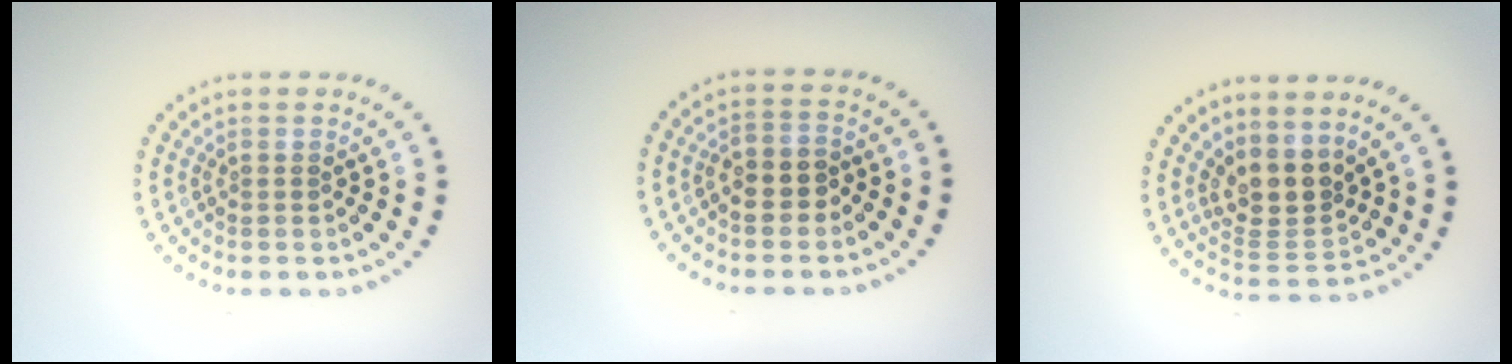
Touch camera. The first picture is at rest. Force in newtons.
{"total": 2.6, "press": 2.5, "slide": 0.8}
{"total": 3.5, "press": 2.6, "slide": 2.3}